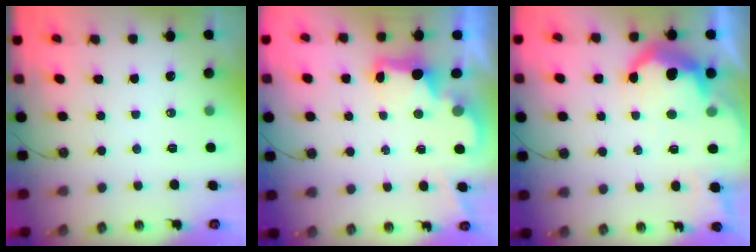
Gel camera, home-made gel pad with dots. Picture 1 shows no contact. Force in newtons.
{"total": 2.7, "press": 2.6, "slide": 0.5}
{"total": 13.9, "press": 13.9, "slide": 1.0}